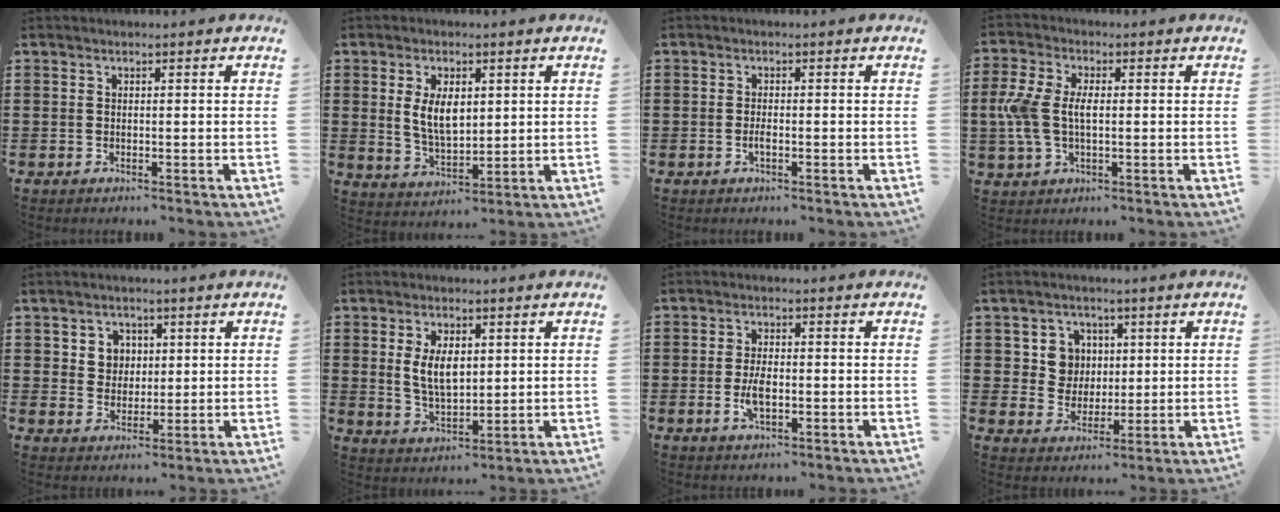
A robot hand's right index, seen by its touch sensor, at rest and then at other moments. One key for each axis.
{"total": 6.3, "fx": 1.4, "fy": 3.3, "fz": 5.2, "tx": -0.101, "ty": 0.006, "tz": 0.022}
{"total": 1.1, "fx": -0.4, "fy": 0.4, "fz": 1.0, "tx": -0.018, "ty": -0.002, "tz": -0.007}
{"total": 7.0, "fx": -0.1, "fy": 3.6, "fz": 6.0, "tx": -0.153, "ty": -0.005, "tz": -0.014}
{"total": 3.7, "fx": 1.3, "fy": 3.4, "fz": 0.9, "tx": -0.026, "ty": 0.009, "tz": 0.021}
{"total": 6.2, "fx": 1.3, "fy": 3.3, "fz": 5.1, "tx": -0.091, "ty": 0.003, "tz": 0.019}
{"total": 3.9, "fx": -0.8, "fy": 1.8, "fz": 3.4, "tx": -0.074, "ty": 0.000, "tz": -0.017}
{"total": 6.0, "fx": 1.6, "fy": 5.4, "fz": 2.0, "tx": -0.056, "ty": 0.016, "tz": 0.028}